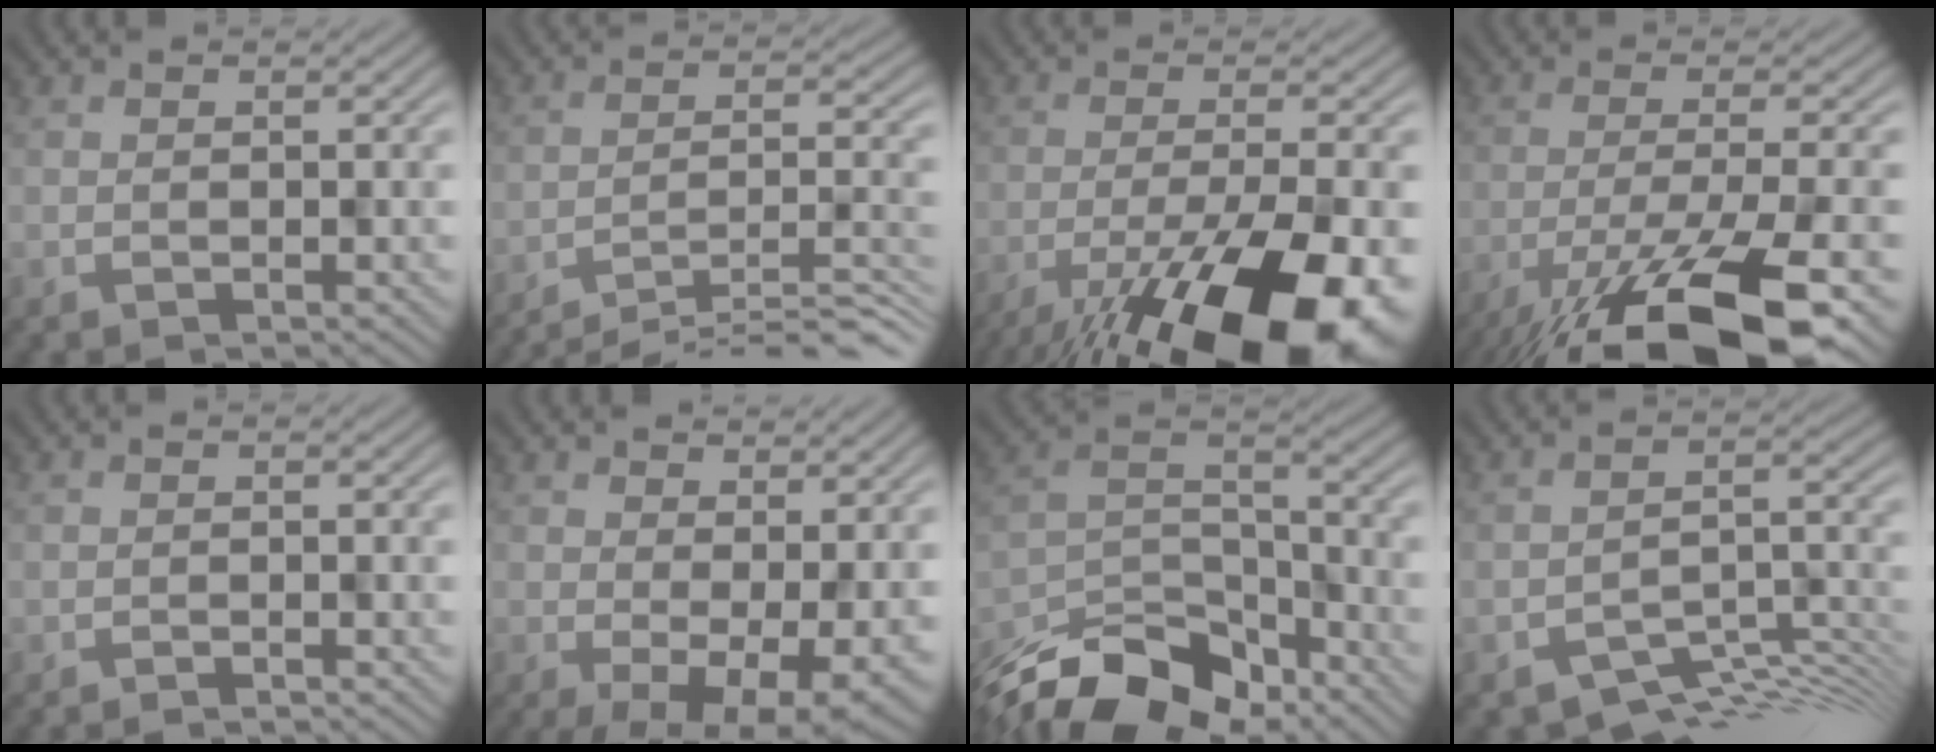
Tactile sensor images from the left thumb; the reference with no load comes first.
{"total": 11.6, "force": [-9.8, 1.5, 6.0], "torque": [-0.092, 0.018, -0.144]}
{"total": 18.5, "force": [-11.7, 5.7, 13.2], "torque": [-0.192, -0.046, -0.171]}
{"total": 16.1, "force": [-10.3, 3.8, 11.7], "torque": [-0.214, -0.022, -0.167]}
{"total": 1.0, "force": [-1.0, 0.0, 0.2], "torque": [-0.002, 0.003, -0.017]}
{"total": 7.1, "force": [-1.1, 2.4, 6.6], "torque": [-0.115, -0.013, -0.003]}
{"total": 13.6, "force": [-11.1, 5.3, 6.0], "torque": [-0.133, -0.003, -0.196]}
{"total": 6.8, "force": [-5.3, 2.1, 3.7], "torque": [-0.044, -0.008, -0.090]}